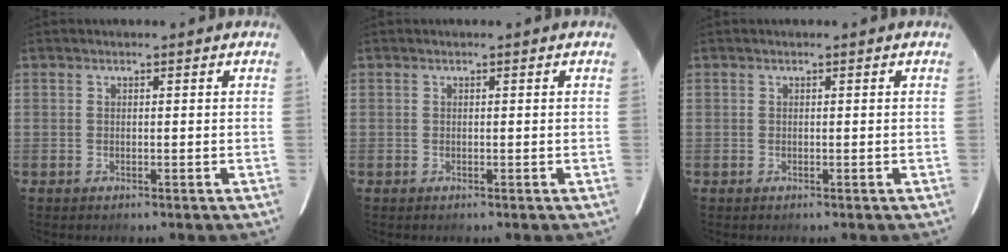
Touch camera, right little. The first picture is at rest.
{"total": 0.0}
{"total": 0.0}